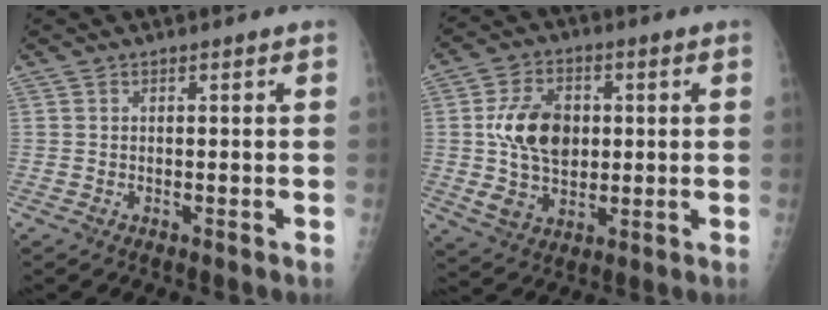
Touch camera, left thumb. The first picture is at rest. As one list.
[{"total": 12.4, "force": [1.3, 8.7, 8.8], "torque": [-0.130, -0.003, 0.027]}]